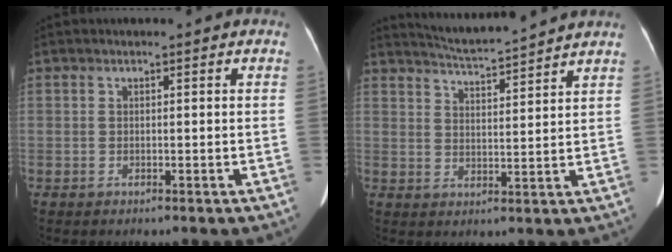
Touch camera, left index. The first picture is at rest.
{"total": 9.2, "force": [8.7, -1.1, 2.5], "torque": [-0.057, 0.009, 0.136]}